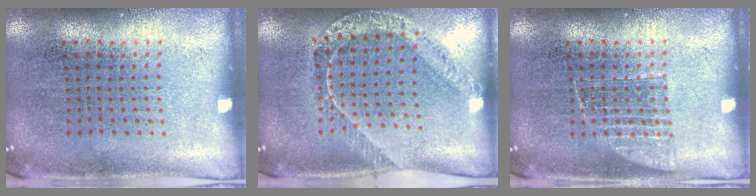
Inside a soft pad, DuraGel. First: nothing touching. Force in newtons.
{"total": 1.4, "press": 1.4, "slide": 0.2}
{"total": 1.6, "press": 1.5, "slide": 0.3}